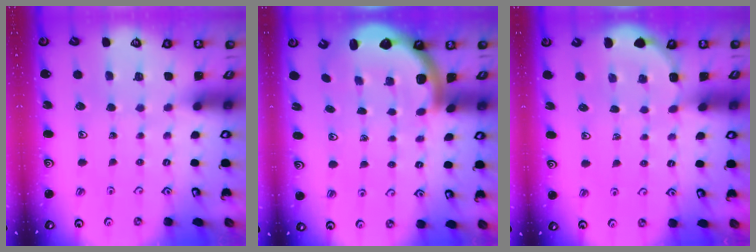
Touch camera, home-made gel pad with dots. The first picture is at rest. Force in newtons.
{"total": 2.8, "press": 2.8, "slide": 0.5}
{"total": 3.9, "press": 3.8, "slide": 0.9}